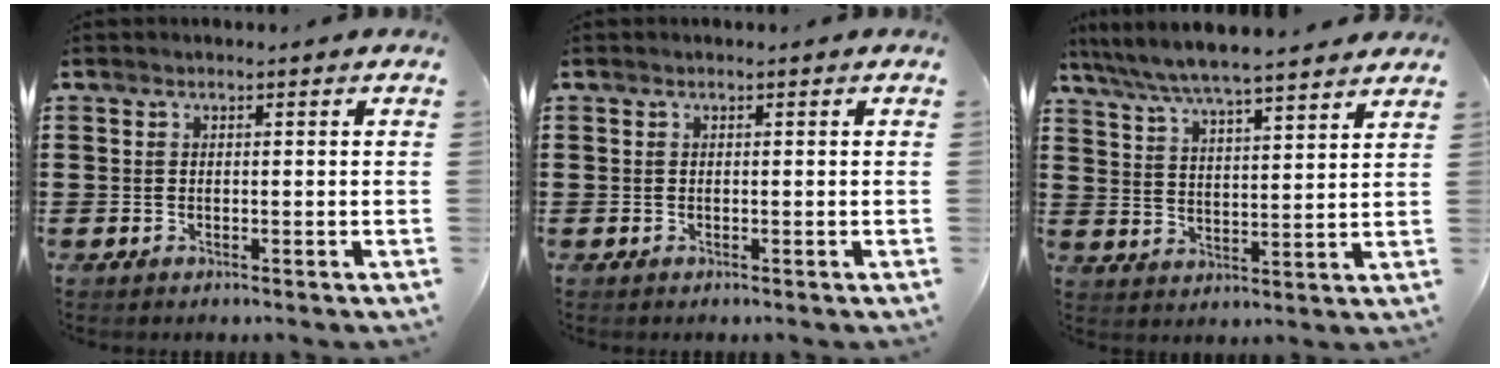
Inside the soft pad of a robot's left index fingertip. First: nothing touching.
{"total": 0.0}
{"total": 5.9, "force": [5.5, -0.3, 2.1], "torque": [-0.065, -0.033, 0.094]}